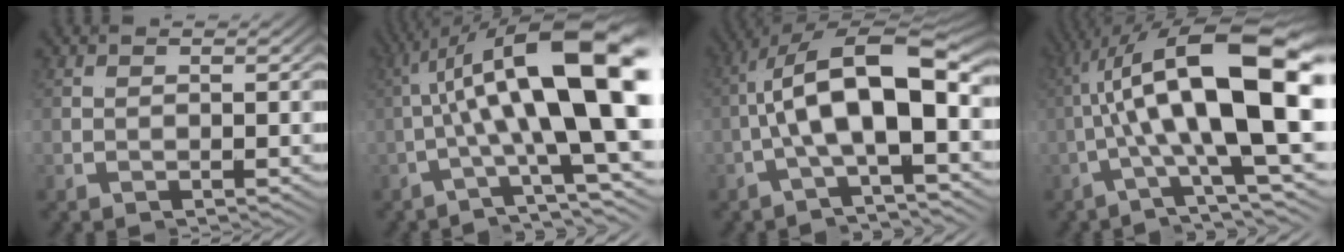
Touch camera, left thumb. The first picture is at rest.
{"total": 13.2, "force": [0.5, 1.8, 13.1], "torque": [-0.177, 0.042, -0.016]}
{"total": 10.2, "force": [-0.4, 4.1, 9.3], "torque": [-0.185, 0.006, -0.019]}
{"total": 16.1, "force": [0.7, 3.8, 15.6], "torque": [-0.233, 0.032, -0.006]}